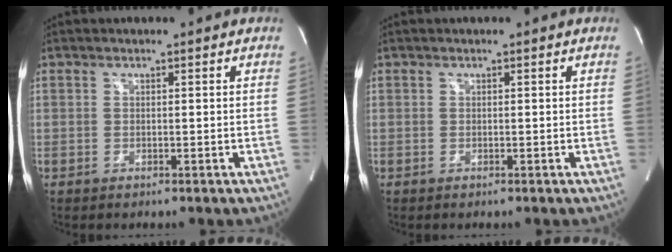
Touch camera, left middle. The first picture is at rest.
{"total": 0.0}